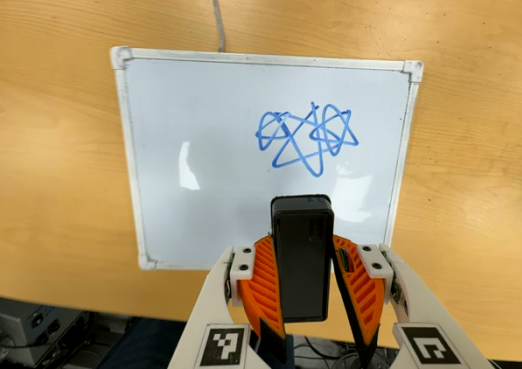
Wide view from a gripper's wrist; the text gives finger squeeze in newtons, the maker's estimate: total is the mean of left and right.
{"total": 6.5, "left": 6.5, "right": 6.5}